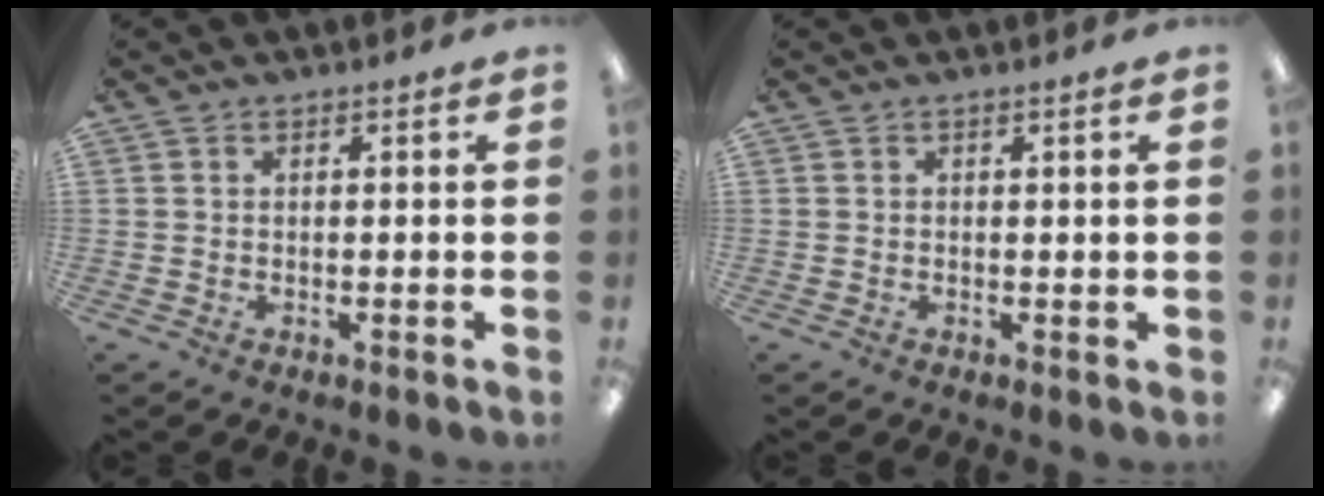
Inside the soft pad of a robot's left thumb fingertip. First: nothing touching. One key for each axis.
{"total": 0.0}